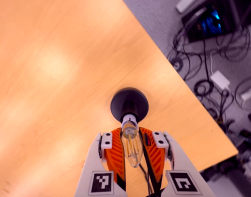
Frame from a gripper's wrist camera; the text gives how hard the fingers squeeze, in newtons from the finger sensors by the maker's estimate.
{"total": 18.7, "left": 17.7, "right": 19.7}